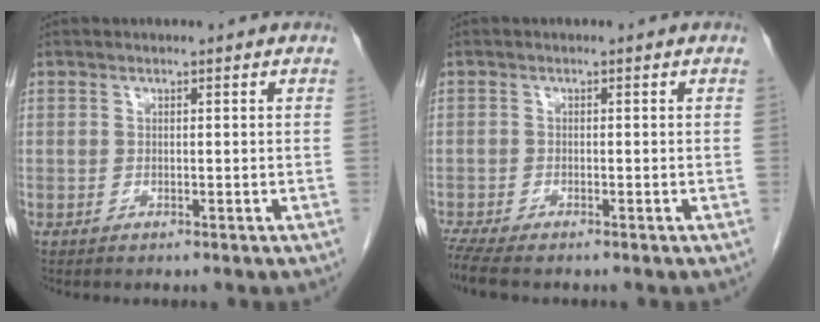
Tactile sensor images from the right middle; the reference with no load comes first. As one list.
[{"total": 4.7, "force": [-3.9, 0.7, 2.4], "torque": [-0.051, -0.016, -0.069]}]